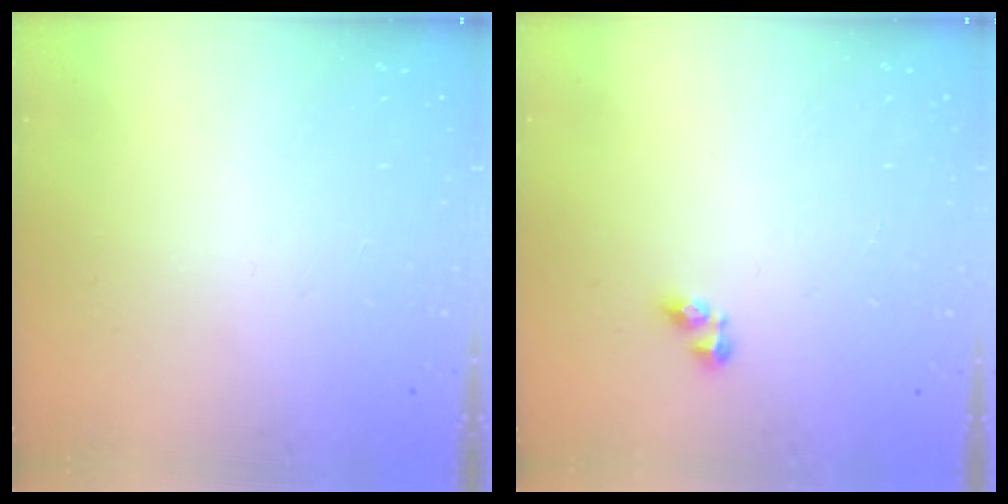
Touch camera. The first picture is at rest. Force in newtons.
{"total": 4.1, "press": 4.0, "slide": 0.6}